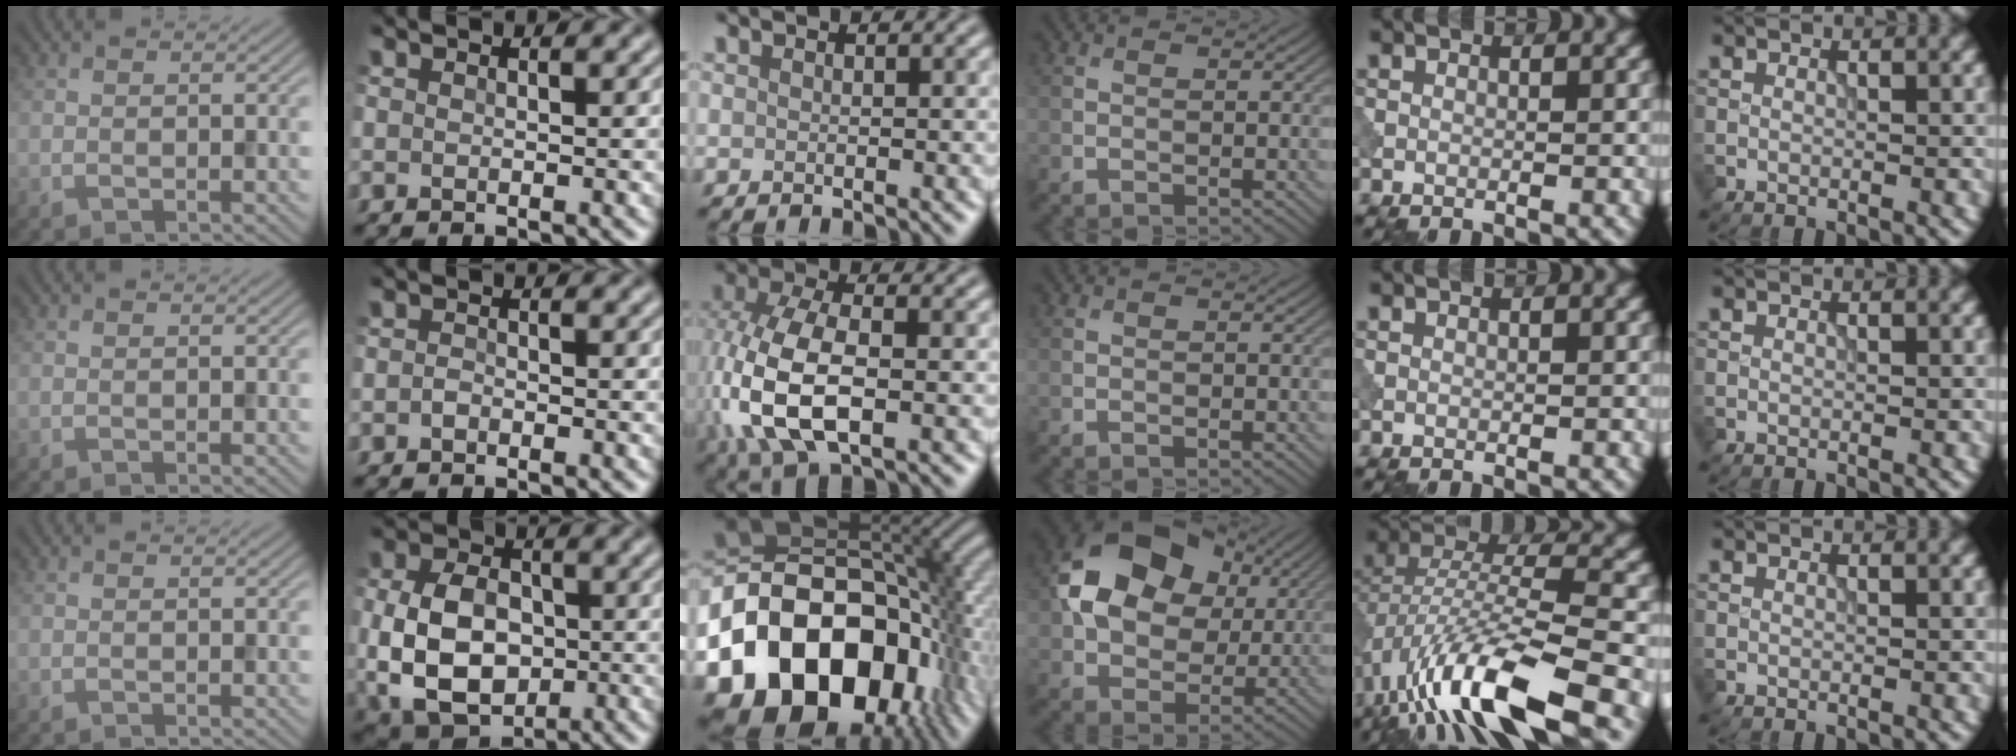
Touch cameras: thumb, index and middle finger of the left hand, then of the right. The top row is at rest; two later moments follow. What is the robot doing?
{"motion": "extract", "object": "peg toy"}